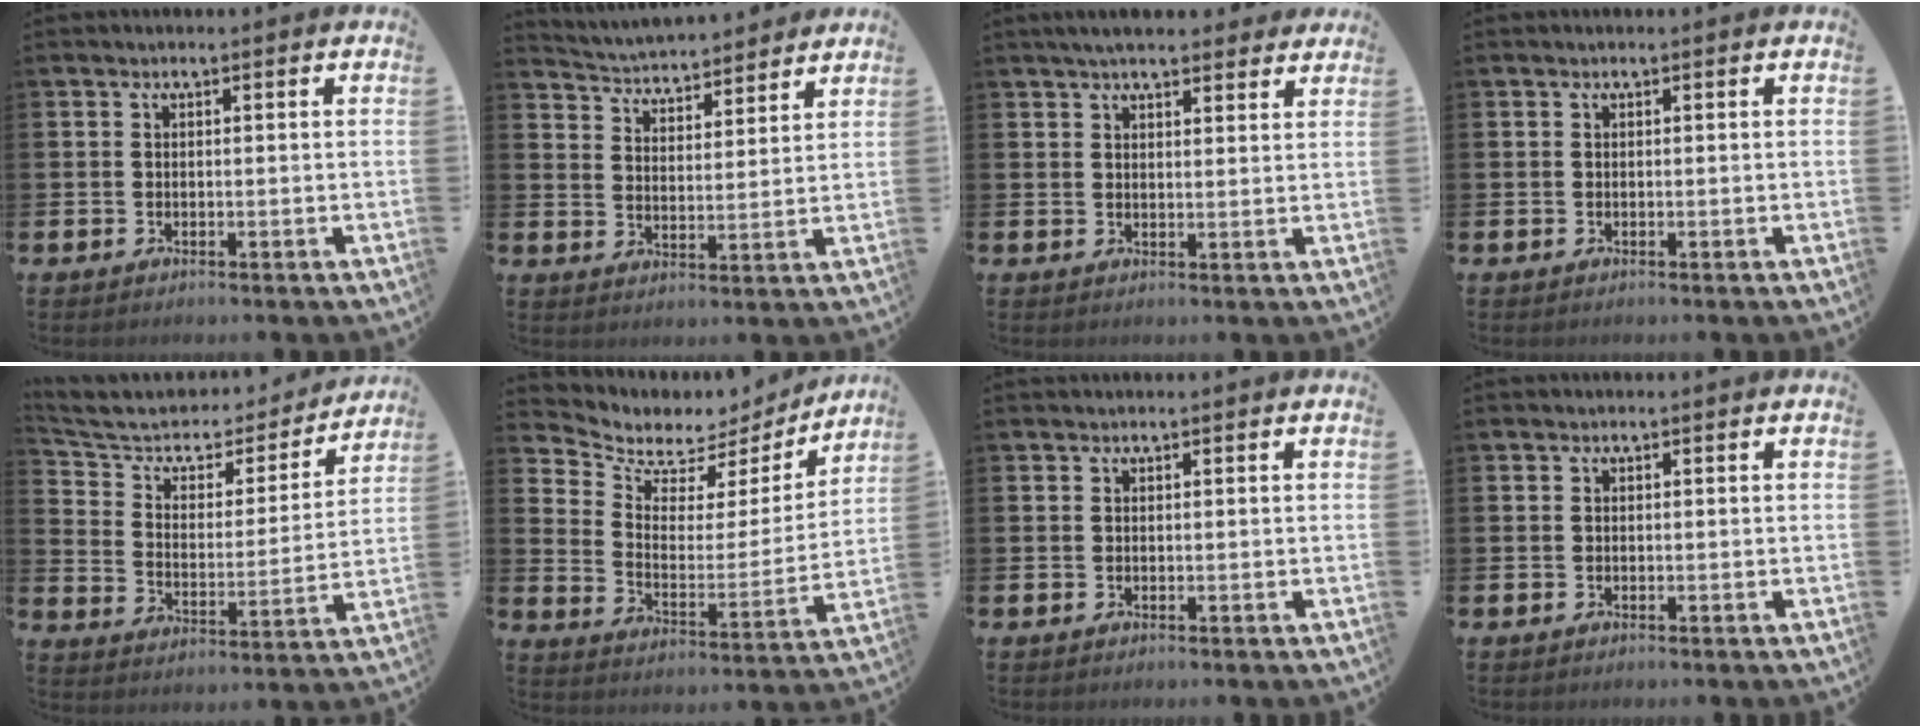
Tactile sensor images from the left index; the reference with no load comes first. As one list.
[{"total": 4.4, "force": [4.3, 0.7, -0.1], "torque": [-0.027, -0.035, 0.074]}, {"total": 4.3, "force": [4.0, 1.0, 1.2], "torque": [-0.032, -0.008, 0.073]}, {"total": 0.0}, {"total": 7.3, "force": [6.2, 3.3, 1.9], "torque": [-0.079, -0.041, 0.105]}, {"total": 5.7, "force": [4.8, 3.1, 0.8], "torque": [-0.061, -0.037, 0.078]}, {"total": 0.0}, {"total": 0.0}]